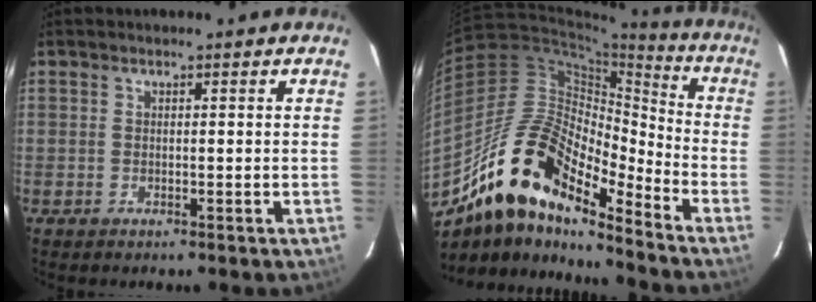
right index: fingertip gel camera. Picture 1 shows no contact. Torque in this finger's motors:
{"motor_torque": [0.74, -0.82, 1.05, 0.21]}